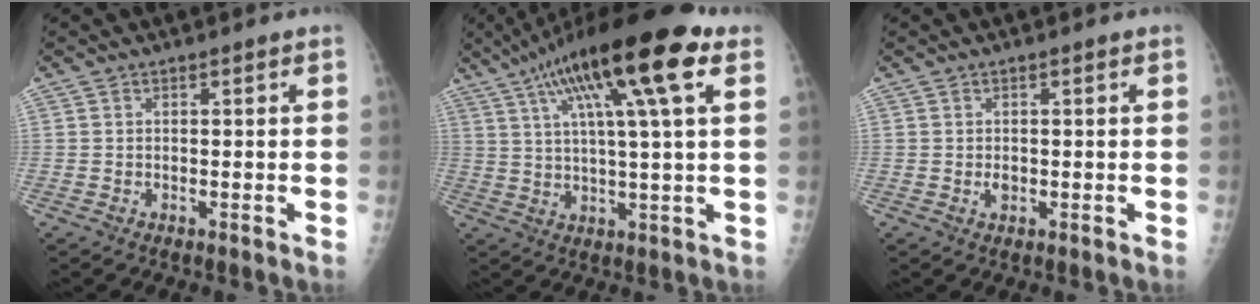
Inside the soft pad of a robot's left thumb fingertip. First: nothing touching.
{"total": 19.5, "force": [9.1, 3.3, 16.9], "torque": [-0.285, 0.011, 0.145]}
{"total": 1.4, "force": [-0.1, 0.9, 1.0], "torque": [-0.011, 0.000, 0.000]}